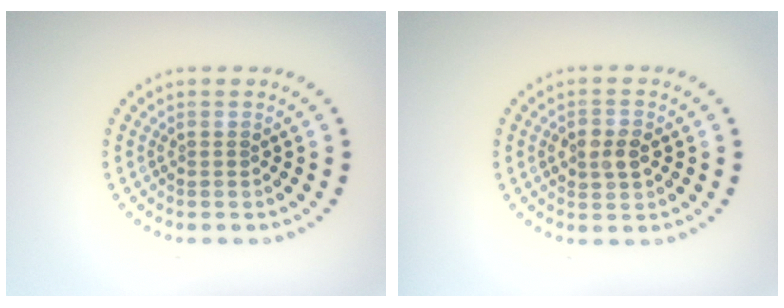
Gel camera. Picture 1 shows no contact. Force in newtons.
{"total": 2.4, "press": 2.4, "slide": 0.2}